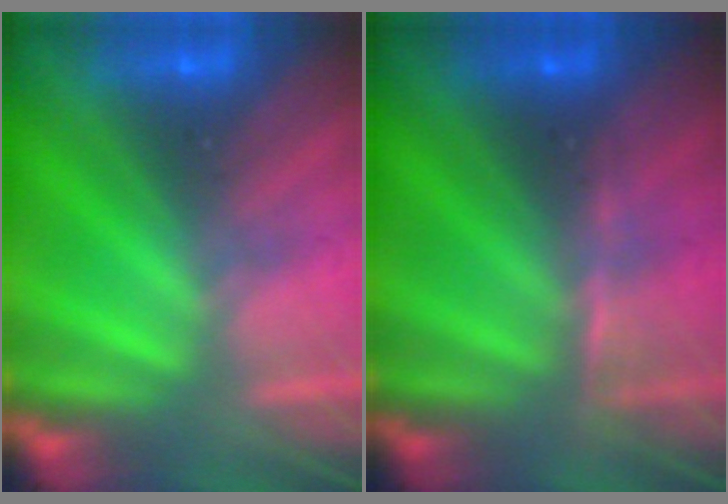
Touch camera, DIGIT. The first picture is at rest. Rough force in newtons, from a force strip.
{"total": 2.8}